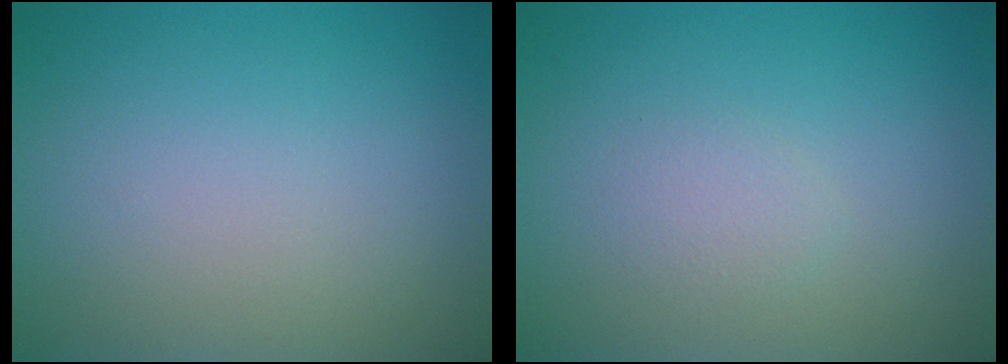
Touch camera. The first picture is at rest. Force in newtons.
{"total": 1.1, "press": 1.1, "slide": 0.0}